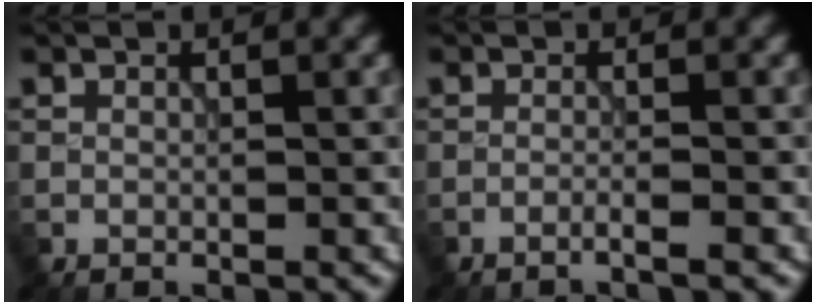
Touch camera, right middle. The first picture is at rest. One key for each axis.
{"total": 1.4, "fx": -0.8, "fy": 0.2, "fz": 1.2, "tx": -0.008, "ty": 0.000, "tz": -0.029}